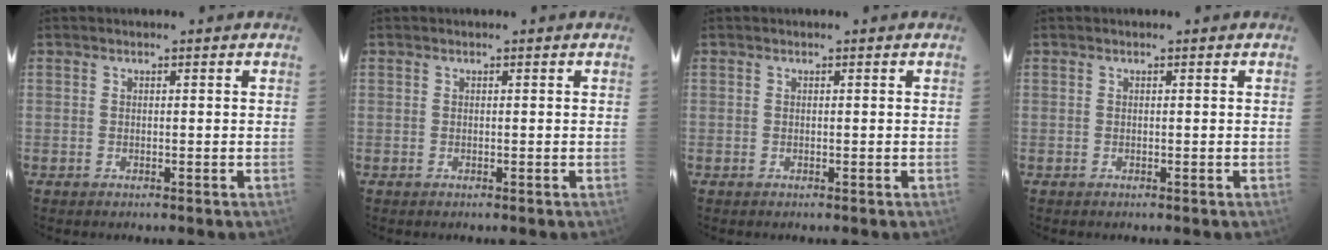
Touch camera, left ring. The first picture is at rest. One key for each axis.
{"total": 0.0}
{"total": 0.0}
{"total": 0.0}